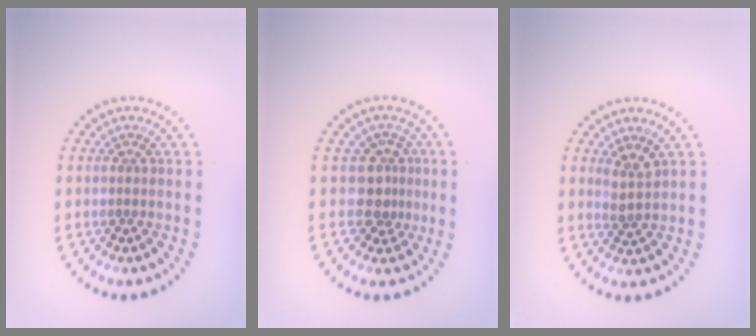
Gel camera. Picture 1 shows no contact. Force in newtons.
{"total": 2.6, "press": 2.0, "slide": 1.6}
{"total": 1.7, "press": 1.3, "slide": 1.1}